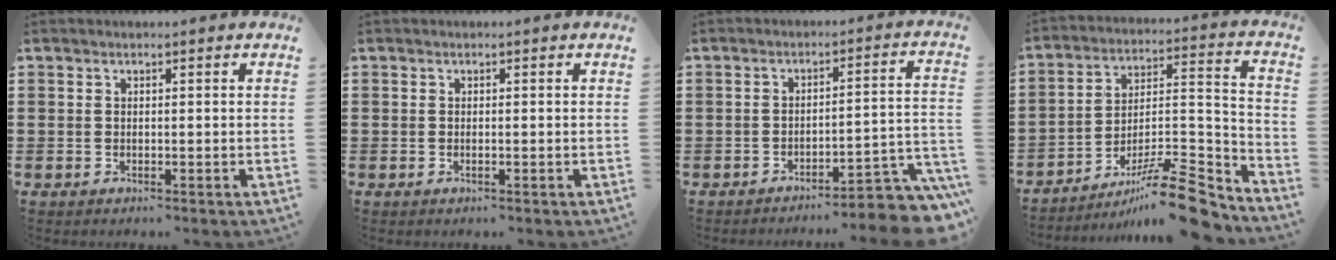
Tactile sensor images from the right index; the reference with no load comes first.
{"total": 0.0}
{"total": 5.0, "force": [-4.5, 0.4, 2.3], "torque": [-0.039, -0.010, -0.089]}
{"total": 12.9, "force": [-10.1, 2.0, 7.8], "torque": [-0.111, 0.040, -0.183]}